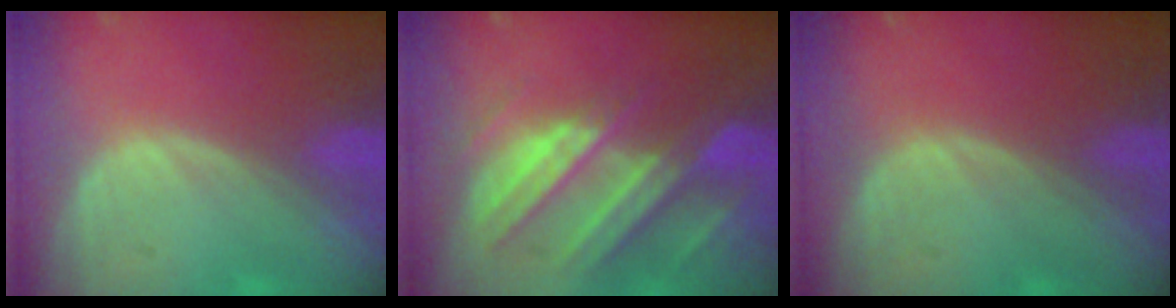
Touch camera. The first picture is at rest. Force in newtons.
{"total": 10.4, "press": 9.2, "slide": 4.8}
{"total": 0.0}